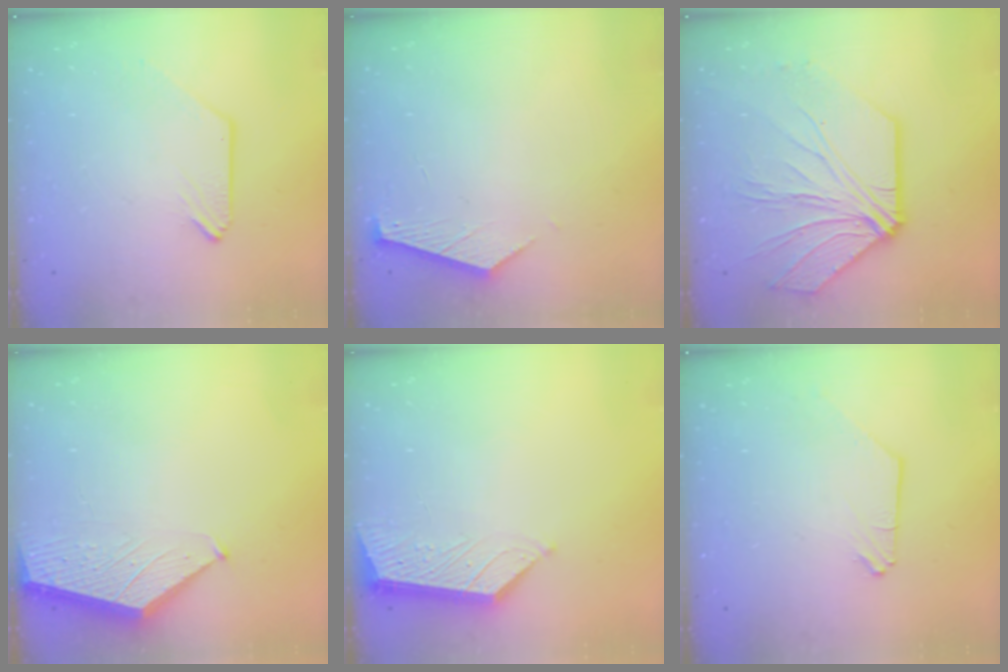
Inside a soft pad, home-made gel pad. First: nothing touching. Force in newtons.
{"total": 3.8, "press": 3.8, "slide": 0.3}
{"total": 11.5, "press": 11.5, "slide": 1.0}
{"total": 3.3, "press": 3.3, "slide": 0.4}
{"total": 5.2, "press": 5.2, "slide": 0.2}
{"total": 0.0}